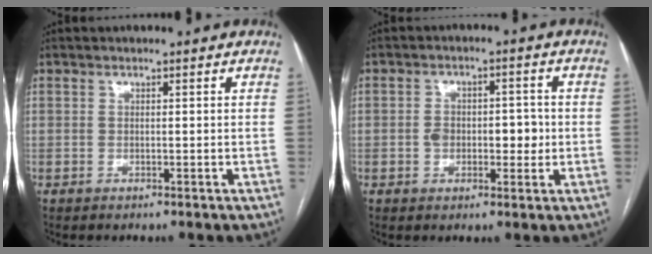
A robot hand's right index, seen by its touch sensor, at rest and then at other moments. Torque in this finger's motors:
{"motor_torque": [0.78, -0.15, 0.09, 0.06]}